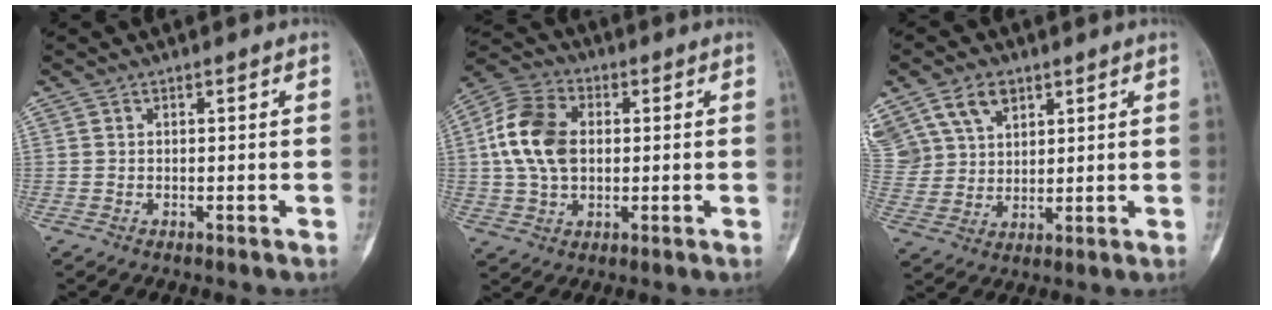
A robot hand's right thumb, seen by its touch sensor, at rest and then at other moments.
{"total": 13.0, "force": [1.2, 8.9, 9.3], "torque": [-0.175, 0.018, 0.018]}
{"total": 14.7, "force": [7.7, 10.3, 6.9], "torque": [-0.152, 0.004, 0.159]}